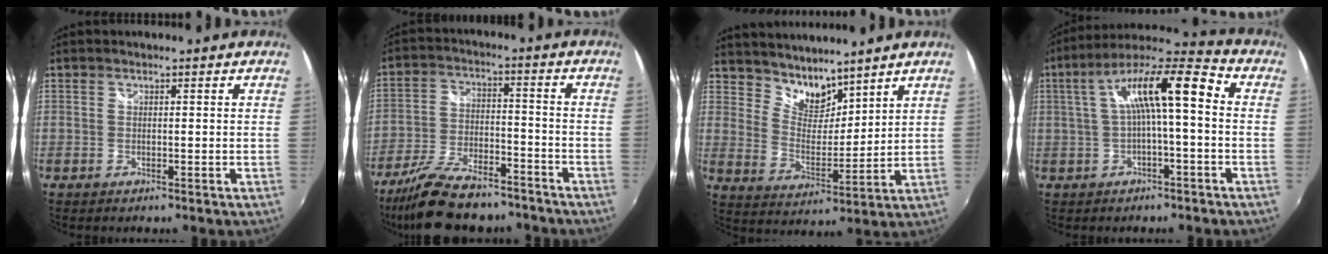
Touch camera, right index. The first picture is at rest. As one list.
[{"total": 17.2, "force": [-14.0, 5.7, 8.1], "torque": [-0.170, -0.019, -0.227]}, {"total": 8.6, "force": [7.4, 3.6, 2.3], "torque": [-0.035, 0.001, 0.141]}, {"total": 13.0, "force": [0.7, 2.6, 12.7], "torque": [-0.226, 0.033, 0.011]}]